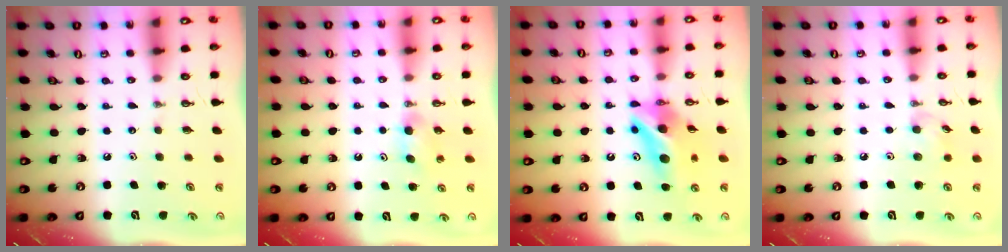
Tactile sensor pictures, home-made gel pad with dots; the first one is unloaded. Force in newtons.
{"total": 4.0, "press": 3.8, "slide": 1.2}
{"total": 11.8, "press": 11.8, "slide": 1.2}
{"total": 6.5, "press": 6.4, "slide": 1.3}